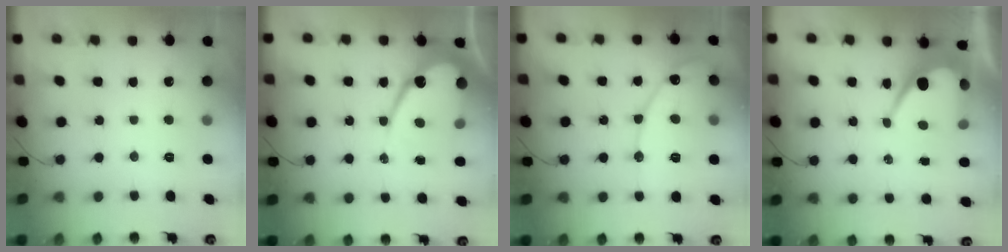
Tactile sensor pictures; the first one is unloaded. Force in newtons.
{"total": 12.7, "press": 12.6, "slide": 1.1}
{"total": 12.7, "press": 12.7, "slide": 1.1}
{"total": 9.6, "press": 9.5, "slide": 0.8}